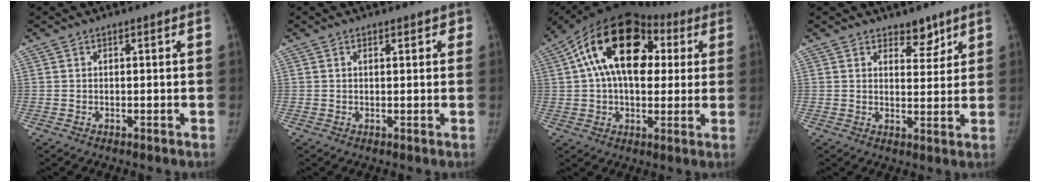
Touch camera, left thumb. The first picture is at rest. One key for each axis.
{"total": 1.7, "fx": 0.8, "fy": 0.9, "fz": 1.1, "tx": -0.002, "ty": -0.001, "tz": 0.008}
{"total": 21.4, "fx": 5.4, "fy": 13.3, "fz": 15.8, "tx": -0.259, "ty": 0.036, "tz": 0.079}
{"total": 4.2, "fx": 3.2, "fy": 2.2, "fz": 1.5, "tx": 0.010, "ty": -0.022, "tz": 0.049}